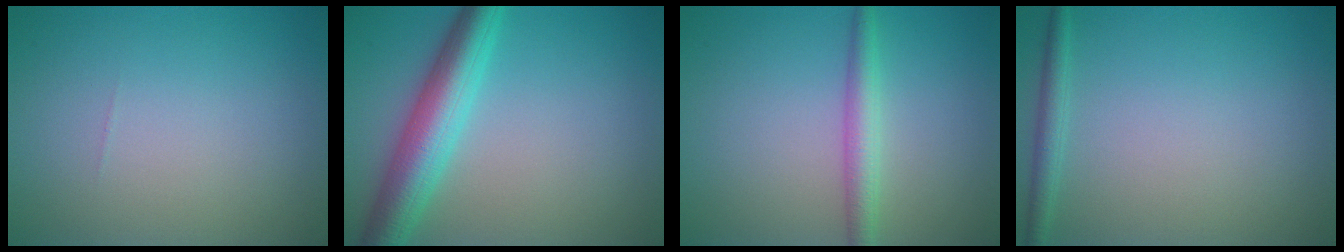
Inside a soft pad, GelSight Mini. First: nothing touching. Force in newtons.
{"total": 6.2, "press": 6.2, "slide": 0.1}
{"total": 2.6, "press": 2.6, "slide": 0.1}
{"total": 1.5, "press": 1.5, "slide": 0.1}